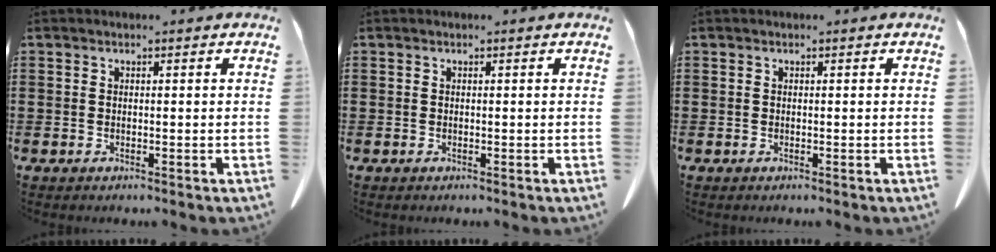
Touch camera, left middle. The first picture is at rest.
{"total": 0.0}
{"total": 0.0}